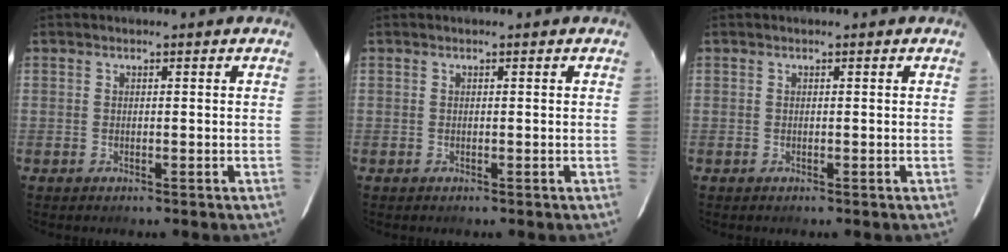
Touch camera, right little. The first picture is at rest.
{"total": 0.0}
{"total": 0.0}